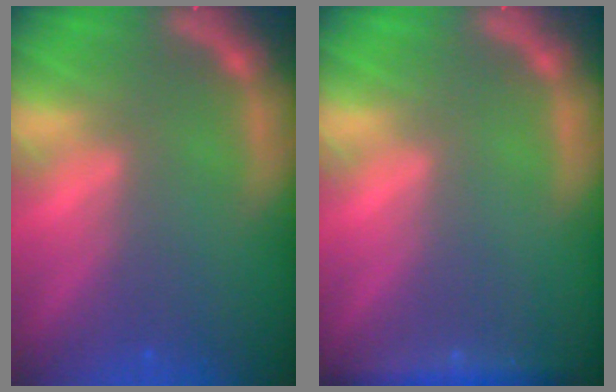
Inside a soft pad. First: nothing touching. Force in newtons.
{"total": 3.0}